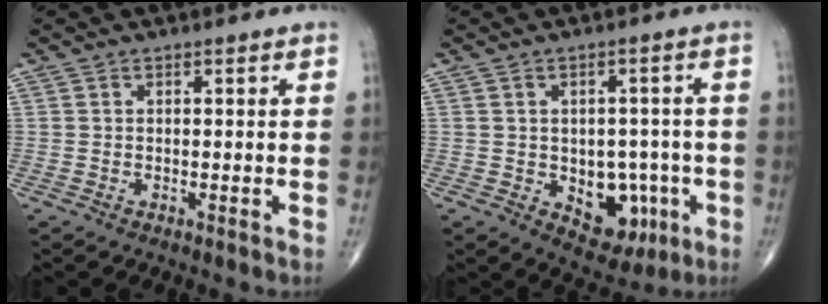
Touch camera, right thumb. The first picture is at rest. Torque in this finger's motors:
{"motor_torque": [1.46, 1.22, 0.28, -0.45, 0.02]}